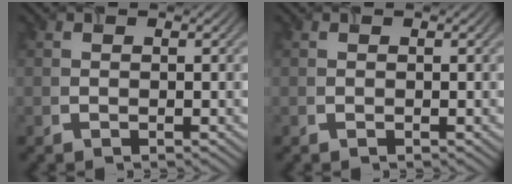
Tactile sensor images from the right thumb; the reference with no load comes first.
{"total": 0.0}